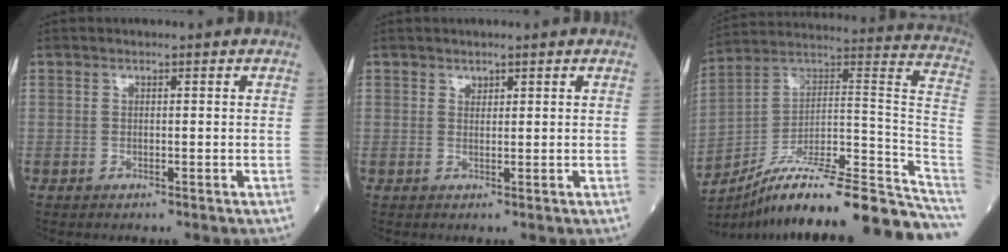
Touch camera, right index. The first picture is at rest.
{"total": 0.9, "force": [0.7, 0.5, 0.2], "torque": [-0.001, -0.002, 0.009]}
{"total": 27.3, "force": [-22.0, 1.5, 16.1], "torque": [-0.139, 0.037, -0.334]}